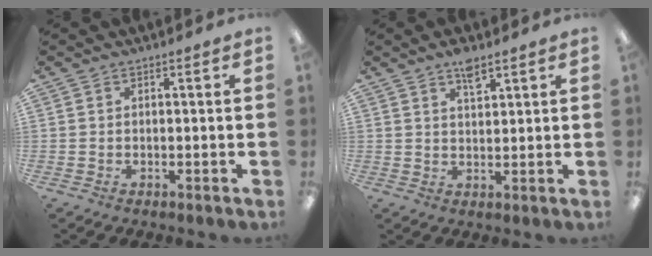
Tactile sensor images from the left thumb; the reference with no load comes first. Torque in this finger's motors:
{"motor_torque": [0.56, 0.15, 0.51, -0.23, 0.00]}